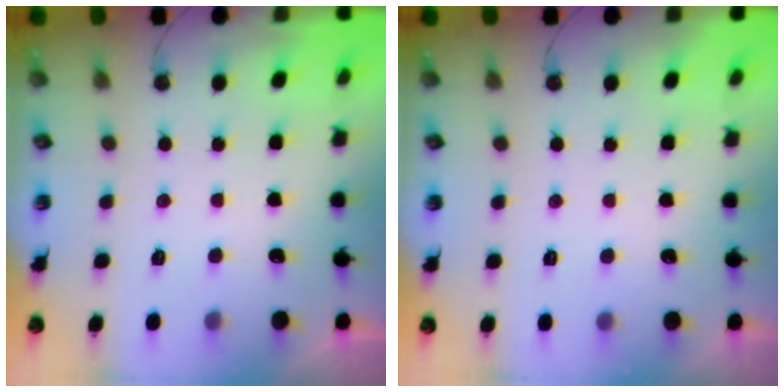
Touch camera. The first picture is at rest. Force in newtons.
{"total": 0.0}